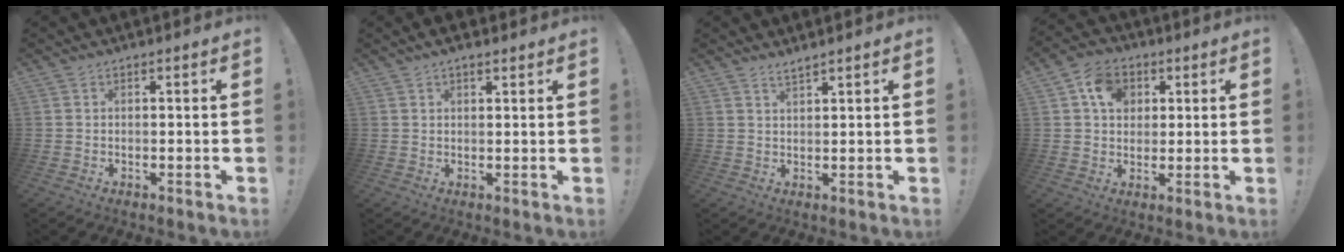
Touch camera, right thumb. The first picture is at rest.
{"total": 3.1, "force": [2.6, 1.2, 1.3], "torque": [-0.012, -0.013, 0.045]}
{"total": 2.1, "force": [1.9, 0.0, 0.8], "torque": [-0.017, -0.012, 0.035]}
{"total": 9.5, "force": [3.4, 7.7, 4.5], "torque": [-0.064, -0.004, 0.066]}